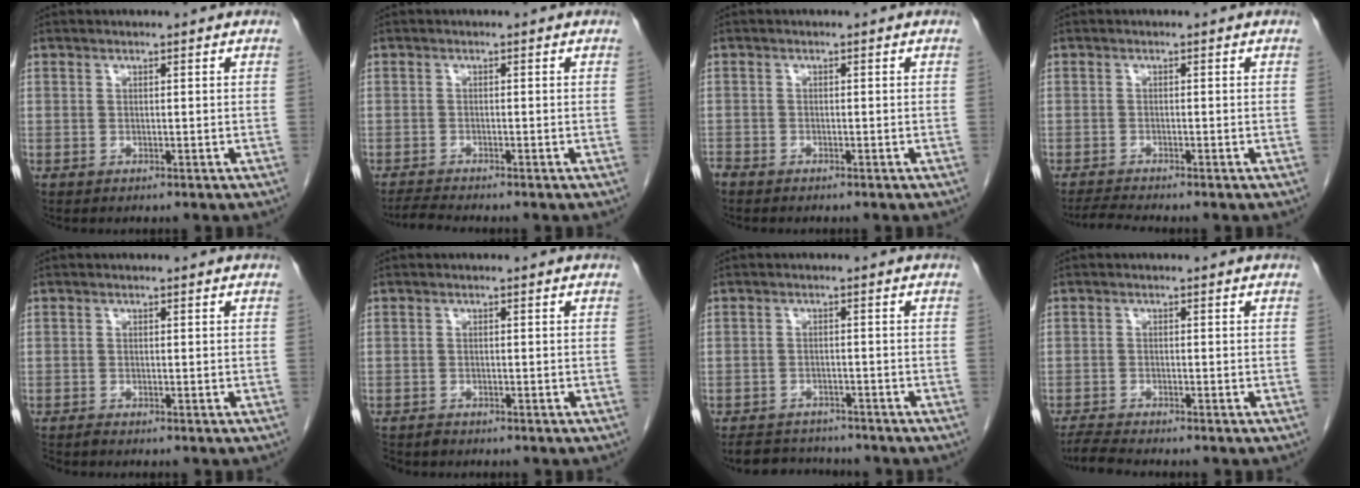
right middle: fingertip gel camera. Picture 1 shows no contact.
{"total": 2.2, "force": [-2.1, -0.7, 0.5], "torque": [-0.022, -0.015, -0.040]}
{"total": 1.4, "force": [-1.3, 0.4, 0.3], "torque": [-0.010, -0.002, -0.024]}
{"total": 2.4, "force": [-2.1, -0.9, 0.5], "torque": [-0.024, -0.016, -0.042]}
{"total": 0.7, "force": [-0.7, -0.2, 0.1], "torque": [-0.007, -0.002, -0.015]}
{"total": 1.9, "force": [-1.7, 0.7, 0.2], "torque": [-0.002, -0.003, -0.028]}
{"total": 6.2, "force": [-5.9, 1.7, 0.8], "torque": [-0.013, -0.002, -0.087]}
{"total": 3.5, "force": [-3.2, -0.6, 1.1], "torque": [-0.026, -0.019, -0.058]}